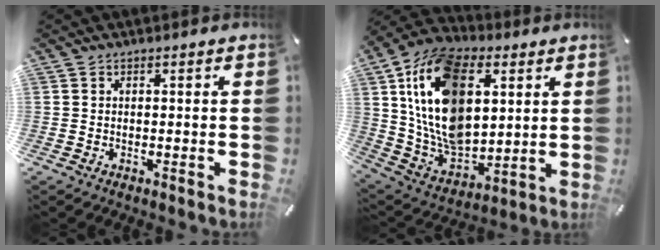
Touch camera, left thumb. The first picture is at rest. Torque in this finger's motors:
{"motor_torque": [1.37, 1.43, 1.80, 0.81, 0.43]}